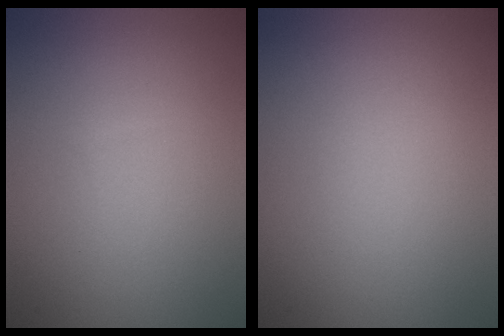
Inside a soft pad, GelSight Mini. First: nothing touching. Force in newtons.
{"total": 0.0}